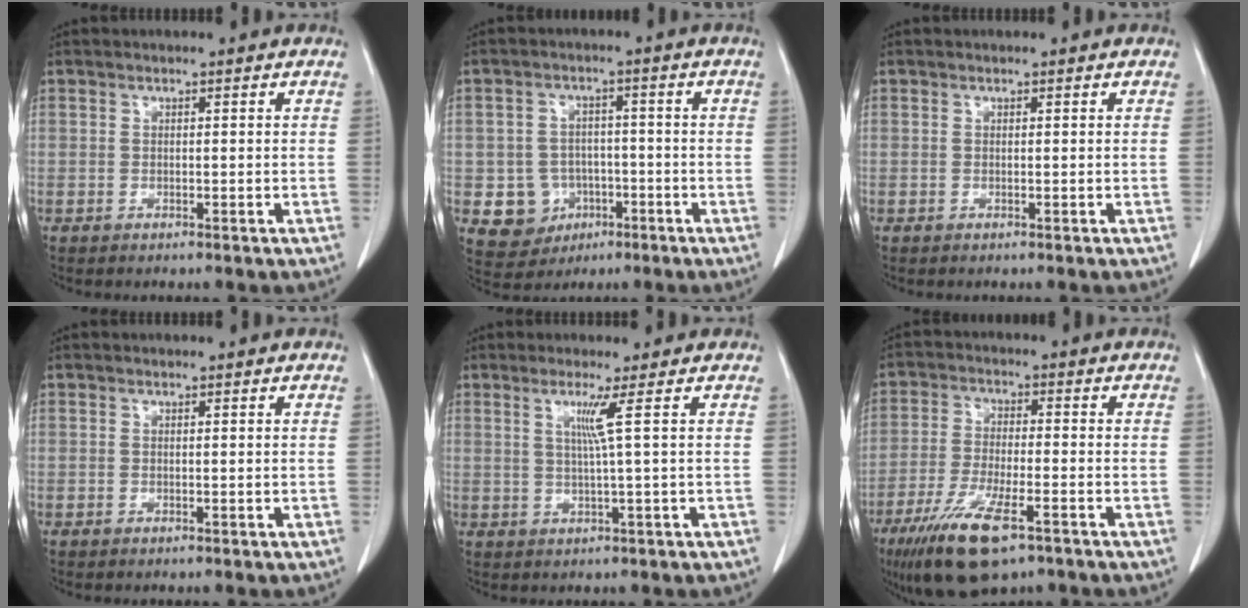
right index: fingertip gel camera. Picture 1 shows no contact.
{"total": 7.2, "force": [-2.2, 6.6, 1.6], "torque": [-0.029, 0.011, -0.022]}
{"total": 0.0}
{"total": 0.0}
{"total": 3.2, "force": [1.0, -1.5, 2.7], "torque": [-0.054, -0.006, 0.023]}
{"total": 11.8, "force": [-7.2, 2.8, 8.9], "torque": [-0.171, -0.026, -0.122]}